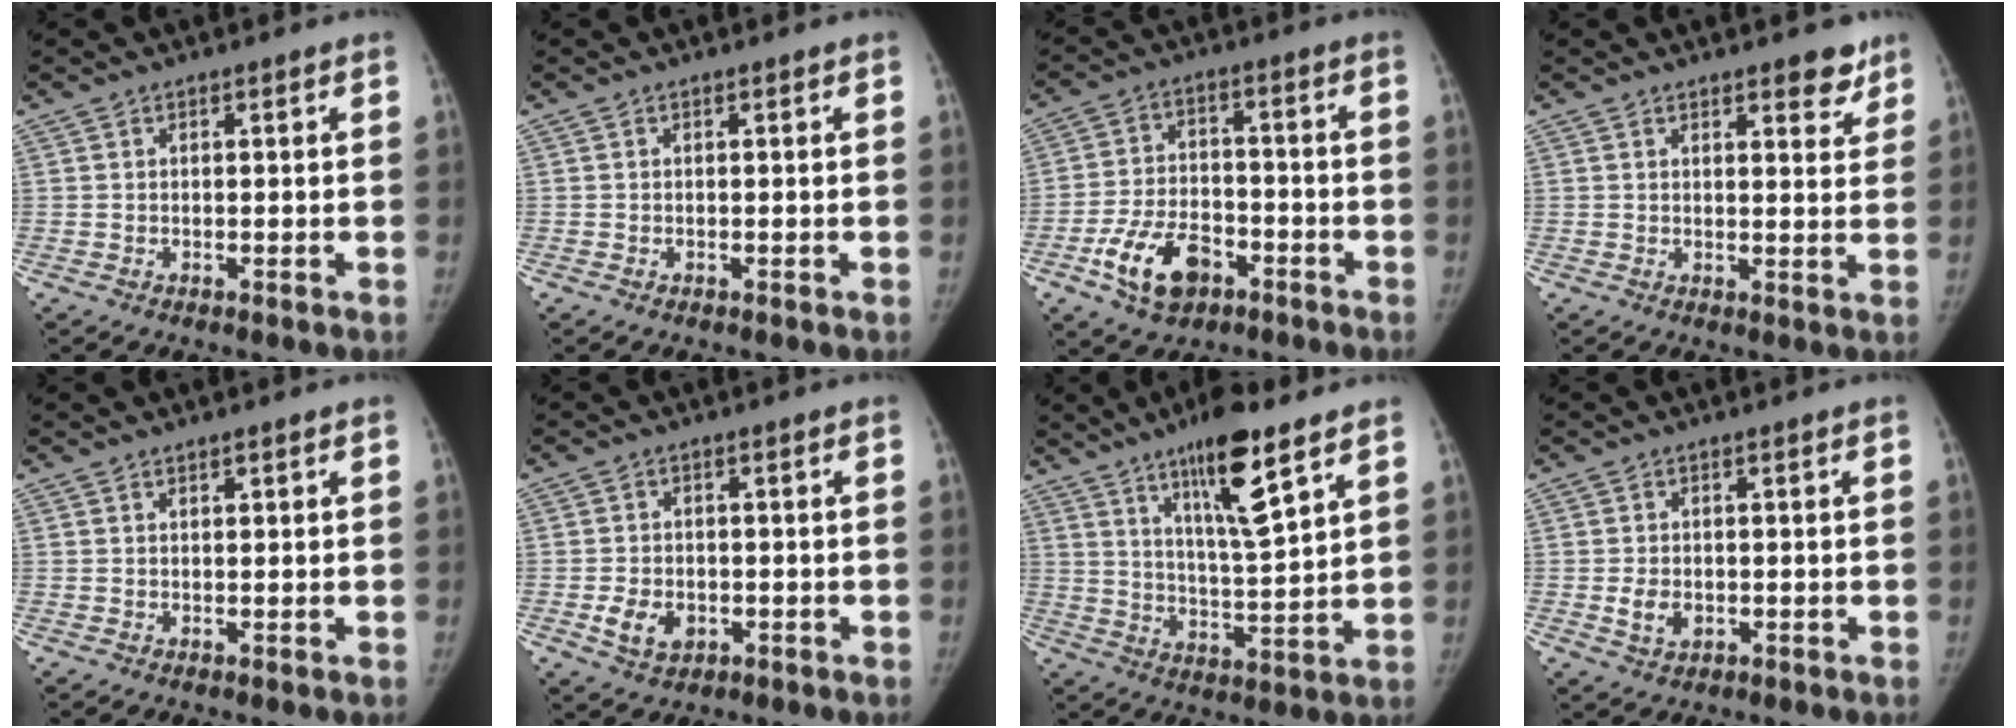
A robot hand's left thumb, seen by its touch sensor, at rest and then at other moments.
{"total": 0.0}
{"total": 11.3, "force": [-5.6, 6.9, 7.0], "torque": [-0.118, 0.026, -0.097]}
{"total": 5.1, "force": [3.6, 2.0, 3.0], "torque": [-0.012, -0.020, 0.044]}
{"total": 0.8, "force": [0.6, 0.3, 0.5], "torque": [-0.005, -0.003, 0.011]}
{"total": 5.3, "force": [-1.5, 3.9, 3.3], "torque": [-0.053, 0.001, -0.019]}
{"total": 14.1, "force": [8.4, 2.5, 11.1], "torque": [-0.177, -0.049, 0.143]}
{"total": 3.6, "force": [-0.5, 2.7, 2.4], "torque": [-0.039, -0.002, -0.002]}